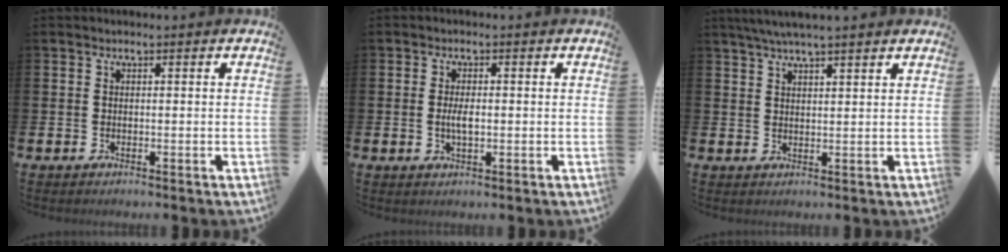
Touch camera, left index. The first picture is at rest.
{"total": 2.5, "force": [-0.1, 1.1, 2.3], "torque": [-0.036, 0.000, -0.004]}
{"total": 4.2, "force": [3.8, -0.1, 1.9], "torque": [-0.043, -0.005, 0.068]}